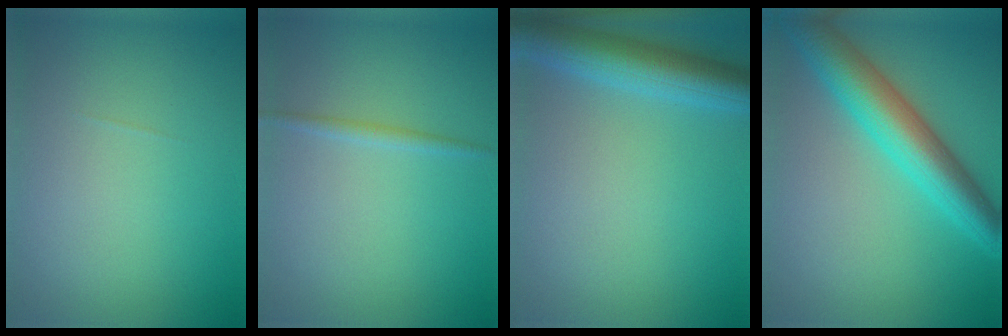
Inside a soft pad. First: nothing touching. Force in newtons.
{"total": 1.0, "press": 1.0, "slide": 0.0}
{"total": 5.7, "press": 5.7, "slide": 0.2}
{"total": 7.0, "press": 7.0, "slide": 0.1}